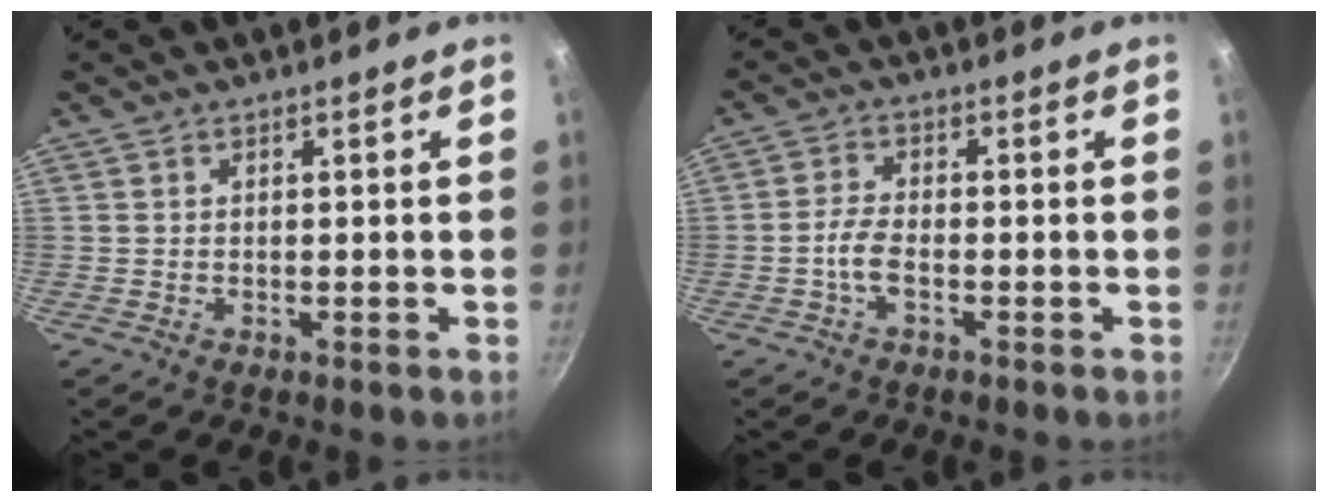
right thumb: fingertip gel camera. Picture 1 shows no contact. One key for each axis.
{"total": 3.9, "fx": -1.5, "fy": 1.7, "fz": 3.2, "tx": -0.070, "ty": 0.015, "tz": -0.036}